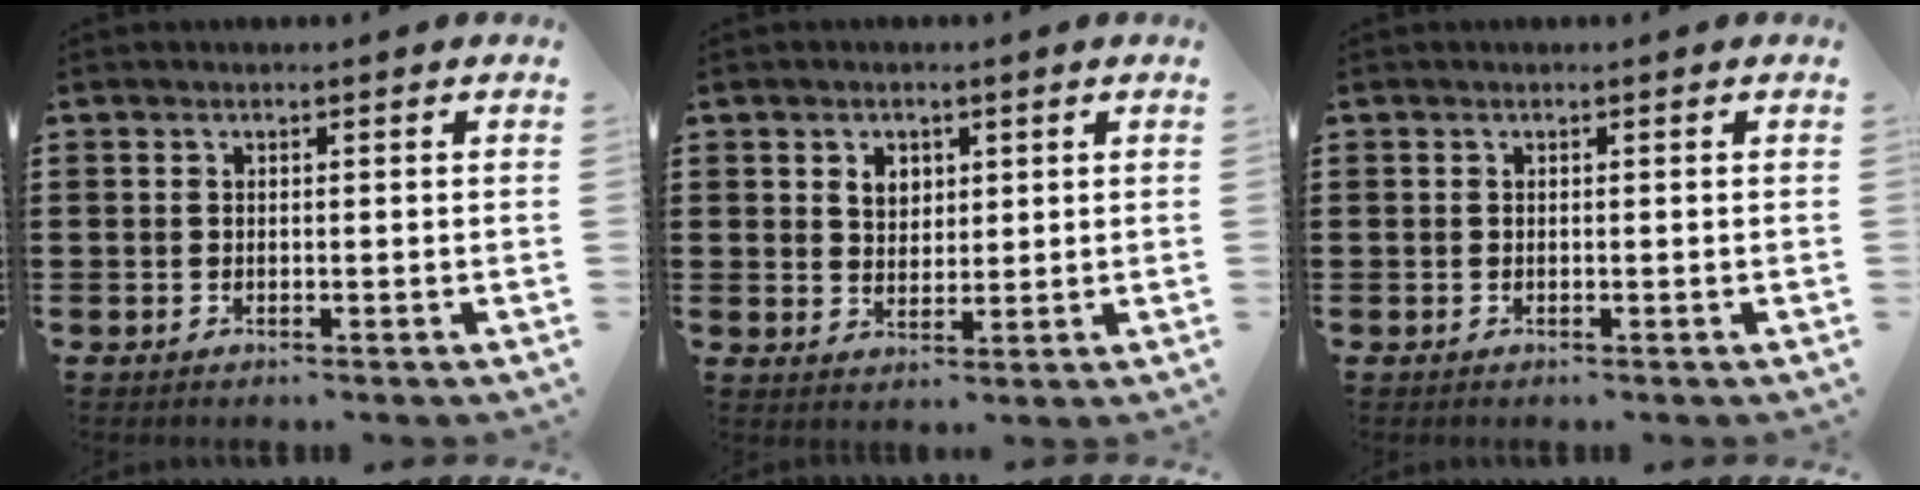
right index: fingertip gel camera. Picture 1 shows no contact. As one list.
[{"total": 3.2, "force": [1.5, 2.5, 1.5], "torque": [-0.039, 0.011, 0.025]}, {"total": 0.0}]